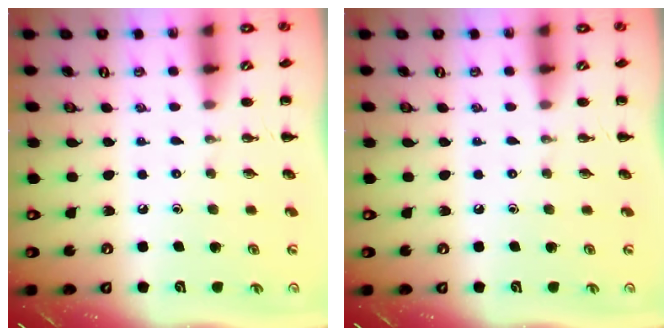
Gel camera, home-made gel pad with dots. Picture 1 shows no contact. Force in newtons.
{"total": 0.0}